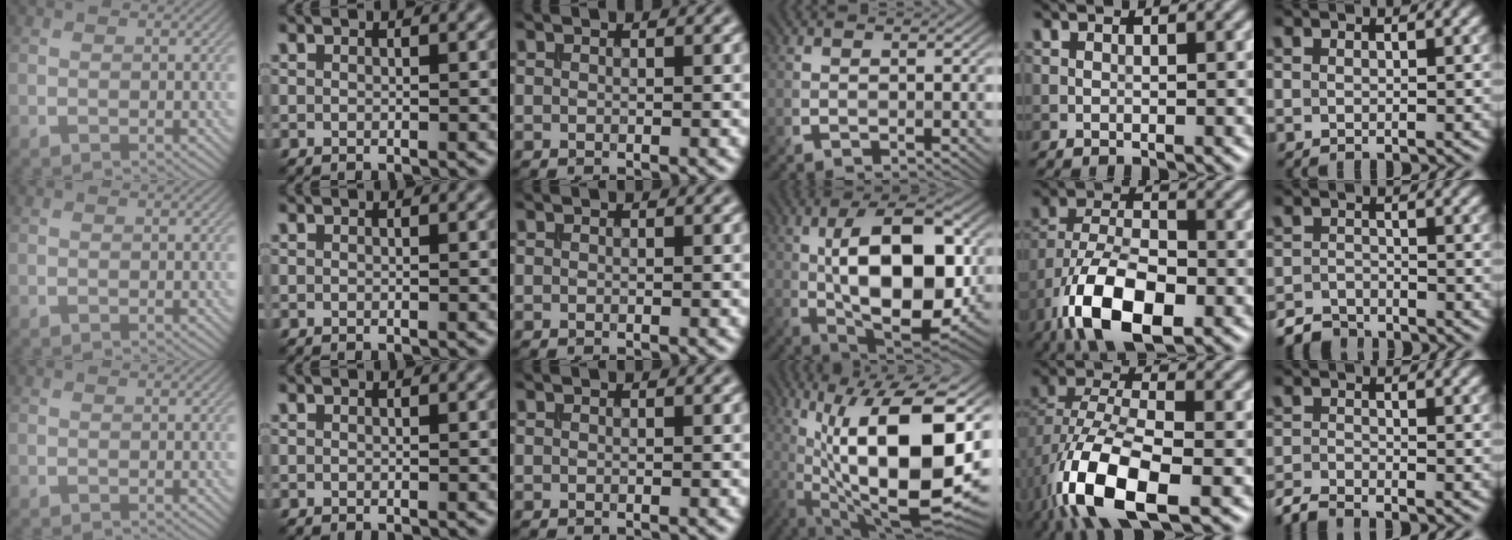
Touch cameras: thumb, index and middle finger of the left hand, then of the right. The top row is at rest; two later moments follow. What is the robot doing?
{"motion": "insert", "object": "bucket"}